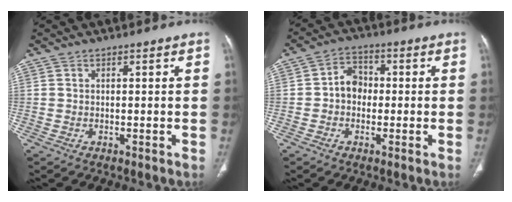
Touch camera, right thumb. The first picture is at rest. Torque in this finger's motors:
{"motor_torque": [0.34, 0.64, 0.52, -0.27, 0.01]}